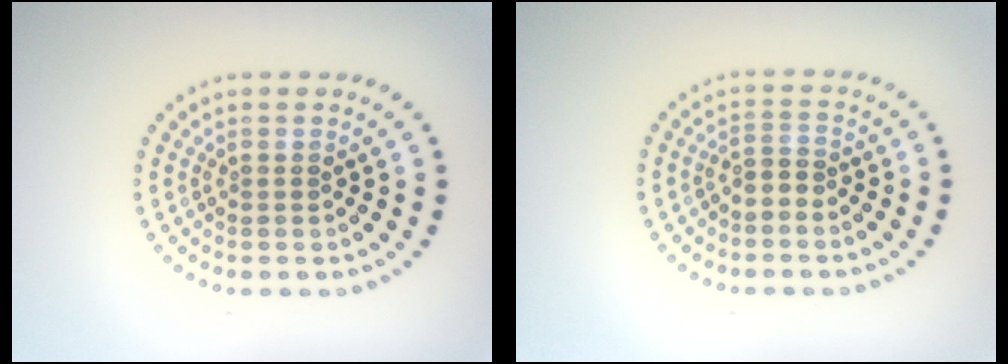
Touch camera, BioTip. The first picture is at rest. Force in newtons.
{"total": 1.6, "press": 1.2, "slide": 1.0}